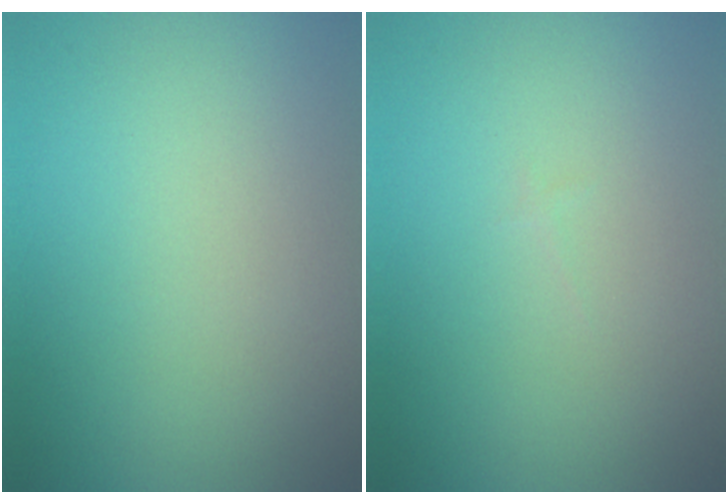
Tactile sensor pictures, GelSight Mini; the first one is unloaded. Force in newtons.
{"total": 0.0}